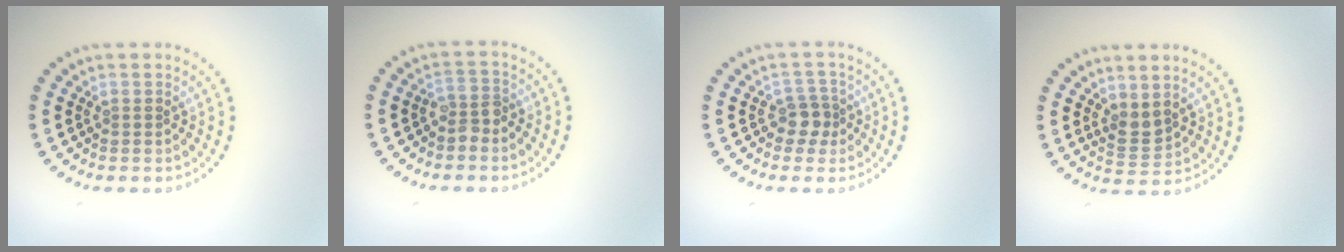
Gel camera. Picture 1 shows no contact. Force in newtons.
{"total": 1.7, "press": 1.5, "slide": 0.9}
{"total": 2.1, "press": 1.7, "slide": 1.1}
{"total": 1.8, "press": 1.5, "slide": 1.0}